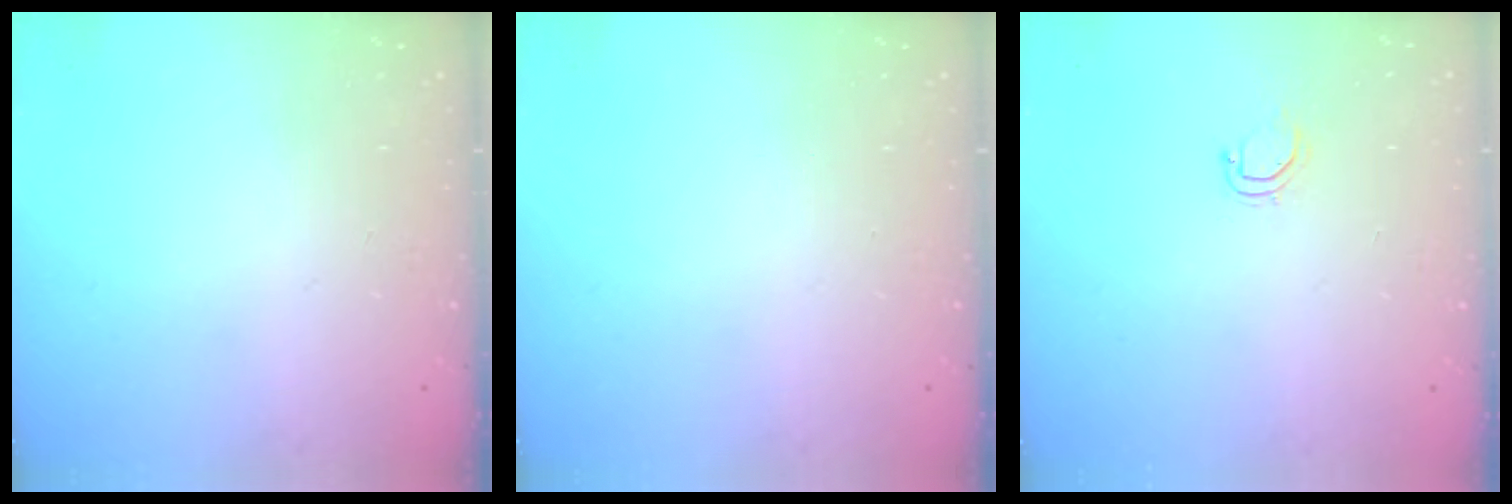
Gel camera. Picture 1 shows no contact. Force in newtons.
{"total": 0.0}
{"total": 4.6, "press": 4.6, "slide": 0.4}